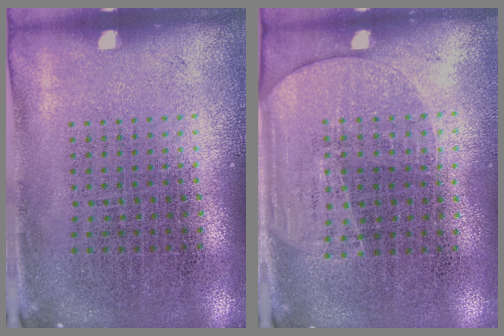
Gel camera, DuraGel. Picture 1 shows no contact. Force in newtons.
{"total": 1.6, "press": 1.4, "slide": 0.9}